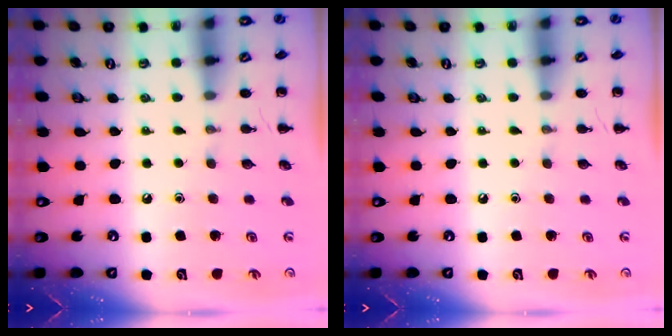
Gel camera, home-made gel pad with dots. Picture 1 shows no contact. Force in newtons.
{"total": 0.0}